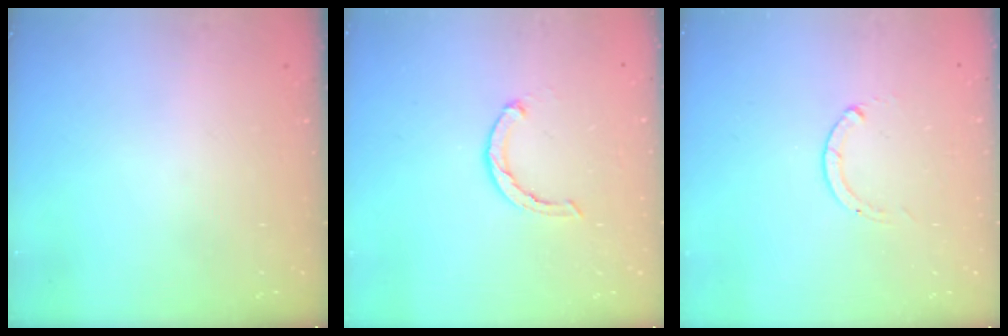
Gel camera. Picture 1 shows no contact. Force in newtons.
{"total": 3.1, "press": 3.0, "slide": 0.5}
{"total": 0.0}